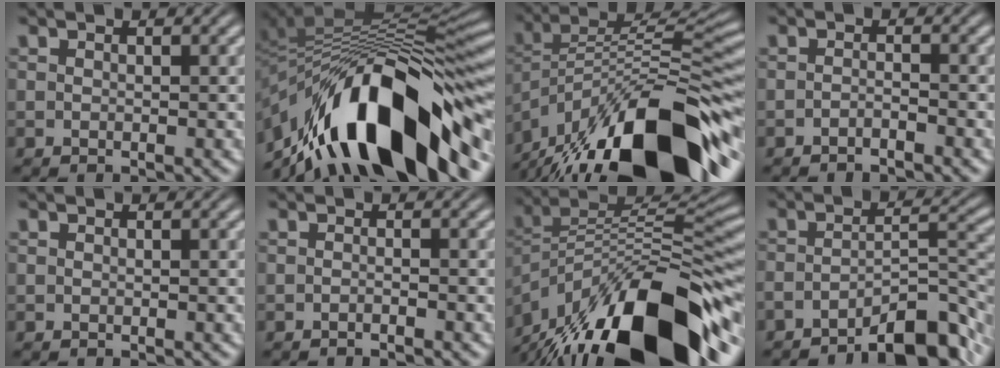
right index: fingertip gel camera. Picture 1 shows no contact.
{"total": 18.6, "force": [-5.3, 8.9, 15.4], "torque": [-0.235, -0.001, -0.075]}
{"total": 17.0, "force": [-7.3, 8.3, 12.9], "torque": [-0.210, -0.042, -0.091]}
{"total": 1.6, "force": [-1.5, -0.2, 0.1], "torque": [0.002, -0.005, -0.025]}
{"total": 0.0}
{"total": 1.1, "force": [-1.0, -0.4, -0.1], "torque": [0.001, -0.002, -0.017]}
{"total": 18.3, "force": [-6.7, 9.5, 14.1], "torque": [-0.228, -0.037, -0.082]}
{"total": 7.1, "force": [-5.0, 1.6, 4.8], "torque": [-0.045, -0.013, -0.068]}